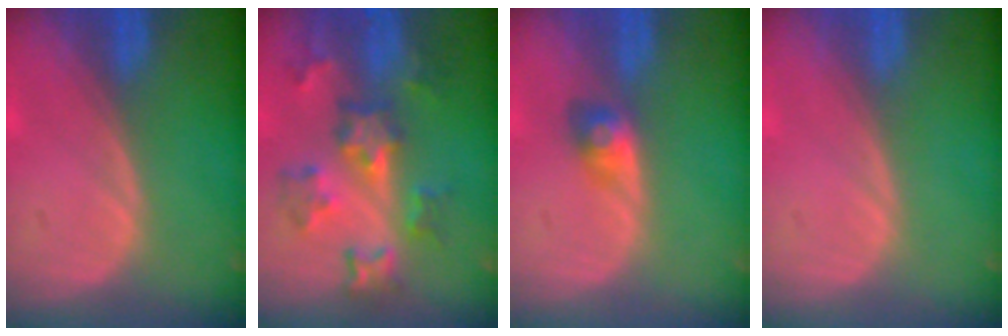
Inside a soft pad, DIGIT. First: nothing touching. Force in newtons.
{"total": 8.3, "press": 7.8, "slide": 2.9}
{"total": 2.9, "press": 2.7, "slide": 1.0}
{"total": 0.0}